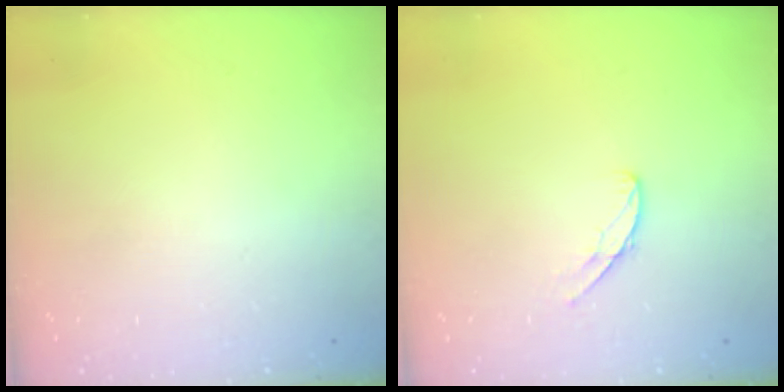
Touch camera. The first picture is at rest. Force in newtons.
{"total": 4.7, "press": 4.6, "slide": 0.4}